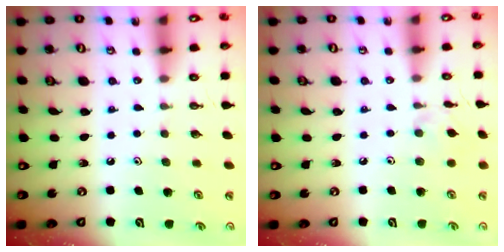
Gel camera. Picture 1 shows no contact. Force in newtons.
{"total": 1.9, "press": 1.9, "slide": 0.5}